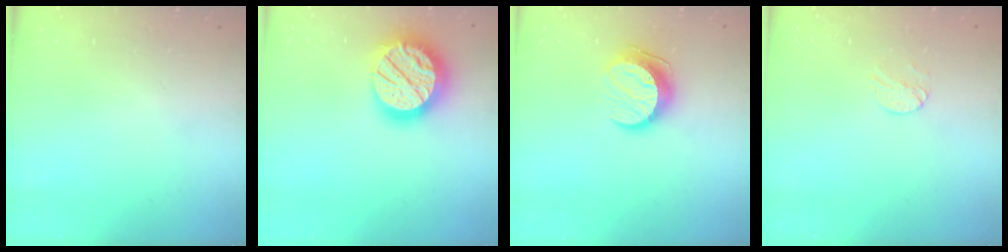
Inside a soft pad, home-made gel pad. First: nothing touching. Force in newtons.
{"total": 19.9, "press": 19.8, "slide": 1.5}
{"total": 10.1, "press": 10.1, "slide": 0.5}
{"total": 4.8, "press": 4.7, "slide": 0.4}